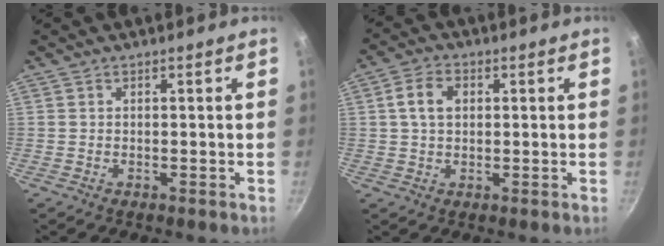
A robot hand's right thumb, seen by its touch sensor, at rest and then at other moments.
{"total": 5.5, "force": [1.0, 3.9, 3.7], "torque": [-0.058, 0.008, 0.012]}